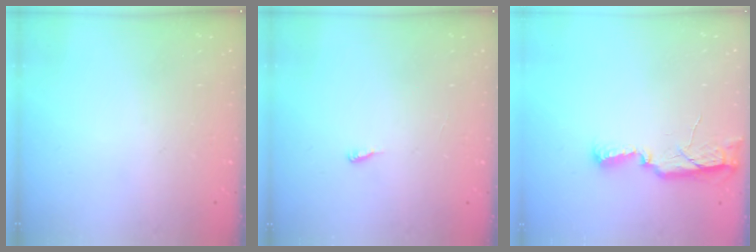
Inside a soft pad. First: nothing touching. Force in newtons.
{"total": 4.1, "press": 4.0, "slide": 0.5}
{"total": 9.5, "press": 8.0, "slide": 5.2}